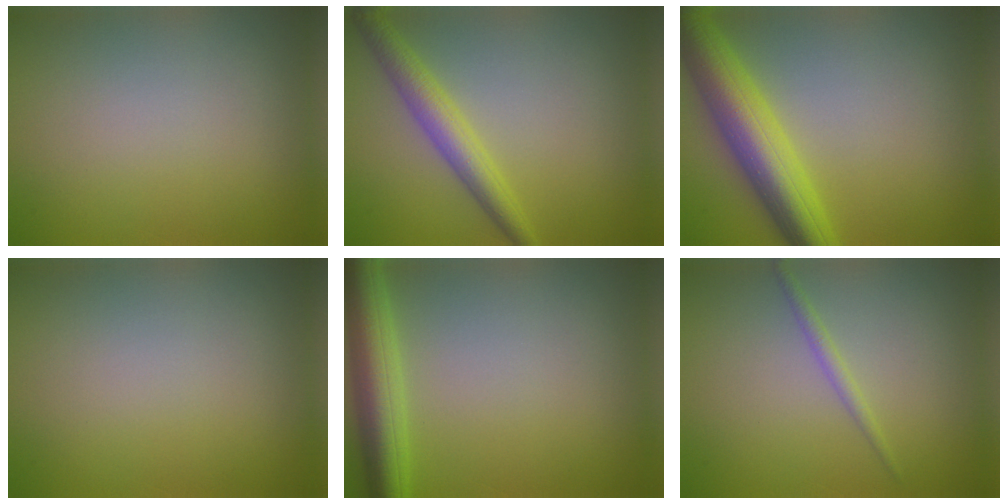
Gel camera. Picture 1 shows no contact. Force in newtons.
{"total": 3.8, "press": 3.8, "slide": 0.1}
{"total": 7.7, "press": 7.7, "slide": 0.3}
{"total": 0.0}
{"total": 5.4, "press": 5.4, "slide": 0.4}
{"total": 1.1, "press": 1.1, "slide": 0.0}